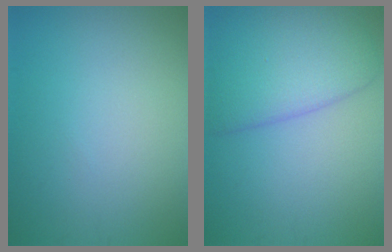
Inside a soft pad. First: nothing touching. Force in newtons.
{"total": 5.9, "press": 5.9, "slide": 0.4}